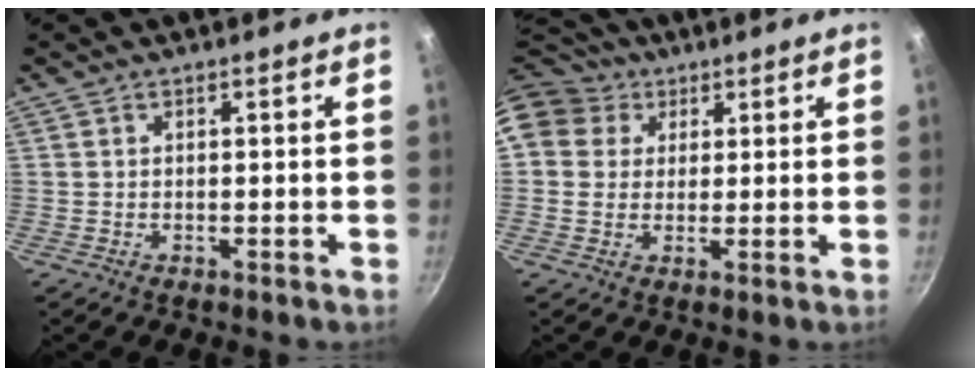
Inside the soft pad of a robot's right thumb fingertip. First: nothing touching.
{"total": 12.5, "force": [5.2, 10.2, 5.0], "torque": [-0.079, 0.011, 0.085]}